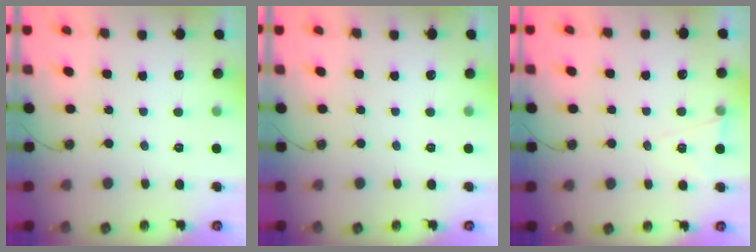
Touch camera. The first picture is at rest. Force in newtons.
{"total": 0.0}
{"total": 5.4, "press": 3.3, "slide": 4.2}